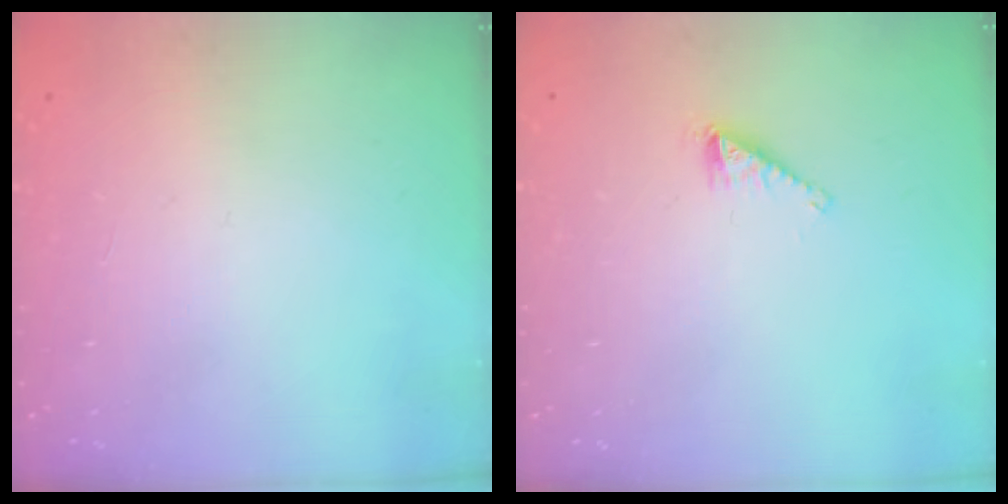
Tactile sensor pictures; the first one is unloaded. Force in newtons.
{"total": 1.7, "press": 1.7, "slide": 0.2}